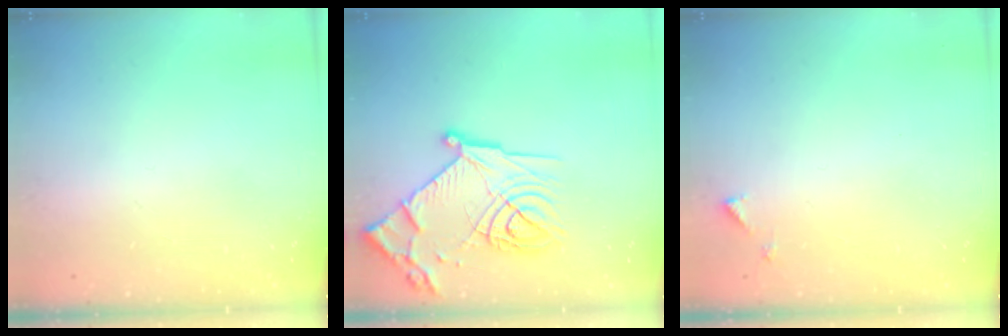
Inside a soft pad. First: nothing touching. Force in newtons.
{"total": 20.3, "press": 20.2, "slide": 1.9}
{"total": 3.2, "press": 3.2, "slide": 0.3}